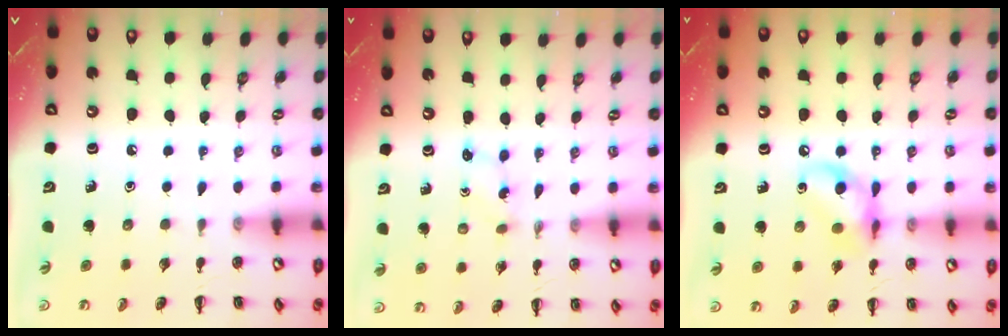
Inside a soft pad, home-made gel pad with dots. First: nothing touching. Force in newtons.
{"total": 1.0, "press": 0.9, "slide": 0.4}
{"total": 10.9, "press": 10.8, "slide": 1.7}